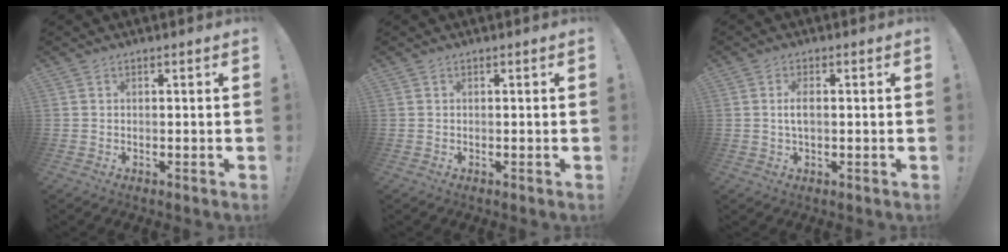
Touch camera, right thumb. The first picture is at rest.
{"total": 0.0}
{"total": 3.3, "force": [0.1, 1.4, 3.0], "torque": [-0.060, 0.002, -0.003]}